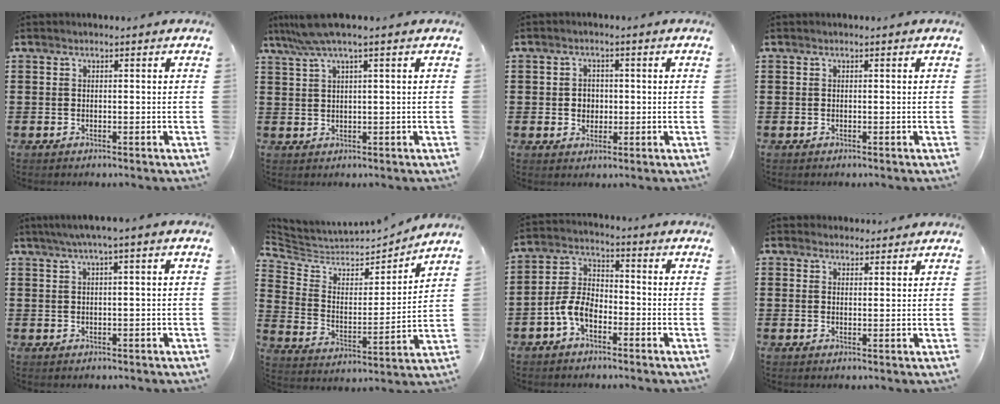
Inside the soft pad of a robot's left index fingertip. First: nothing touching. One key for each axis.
{"total": 4.6, "fx": 2.7, "fy": -0.1, "fz": 3.8, "tx": -0.086, "ty": -0.001, "tz": 0.046}
{"total": 2.5, "fx": -0.1, "fy": 2.3, "fz": 1.1, "tx": -0.022, "ty": 0.004, "tz": -0.007}
{"total": 0.0}
{"total": 2.1, "fx": 0.3, "fy": -0.1, "fz": 2.0, "tx": -0.036, "ty": -0.003, "tz": 0.005}
{"total": 4.8, "fx": 4.4, "fy": 1.9, "fz": 0.7, "tx": -0.046, "ty": -0.037, "tz": 0.071}
{"total": 5.8, "fx": -3.1, "fy": 3.1, "fz": 3.7, "tx": -0.100, "ty": 0.004, "tz": -0.067}
{"total": 2.2, "fx": 2.1, "fy": 0.7, "fz": -0.1, "tx": -0.004, "ty": 0.003, "tz": 0.041}